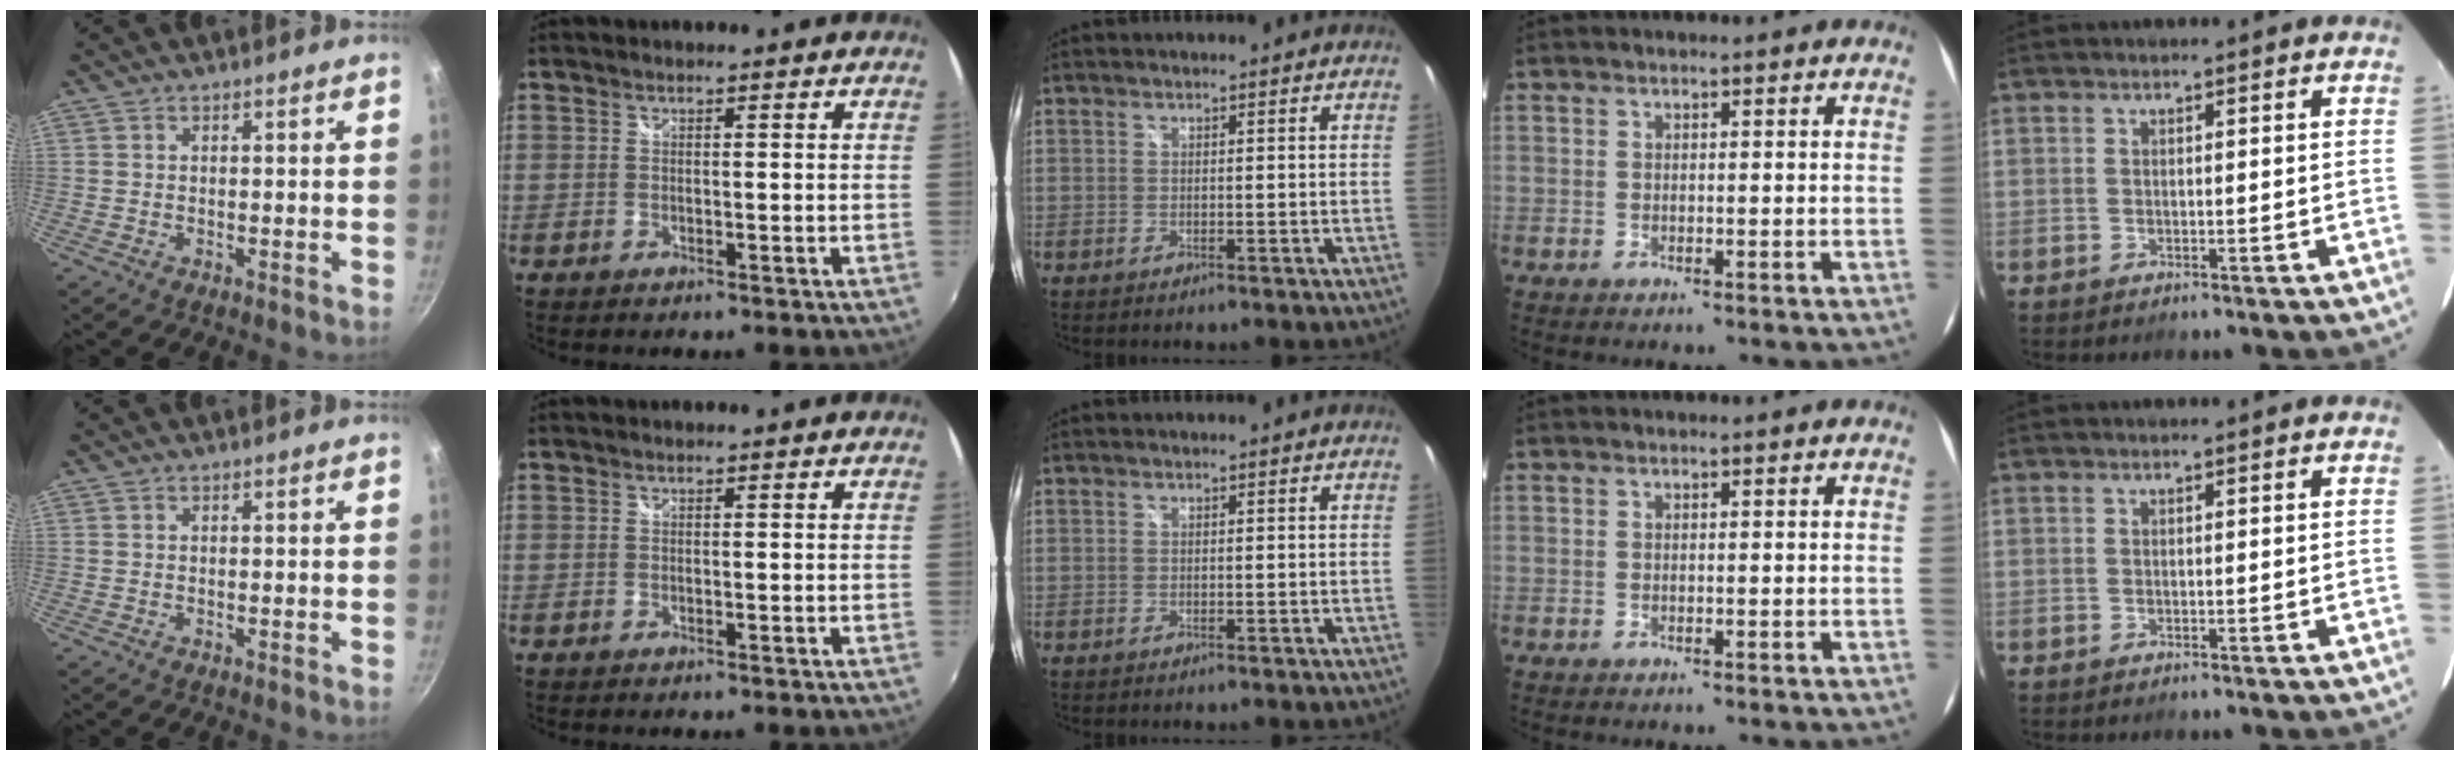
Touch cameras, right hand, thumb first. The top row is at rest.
{}